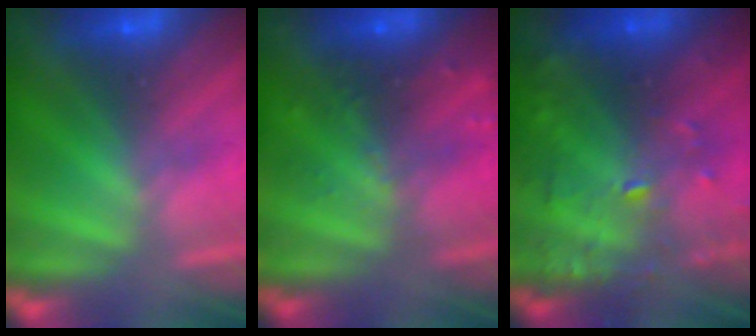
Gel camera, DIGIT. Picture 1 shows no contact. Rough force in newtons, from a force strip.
{"total": 2.7}
{"total": 7.3}